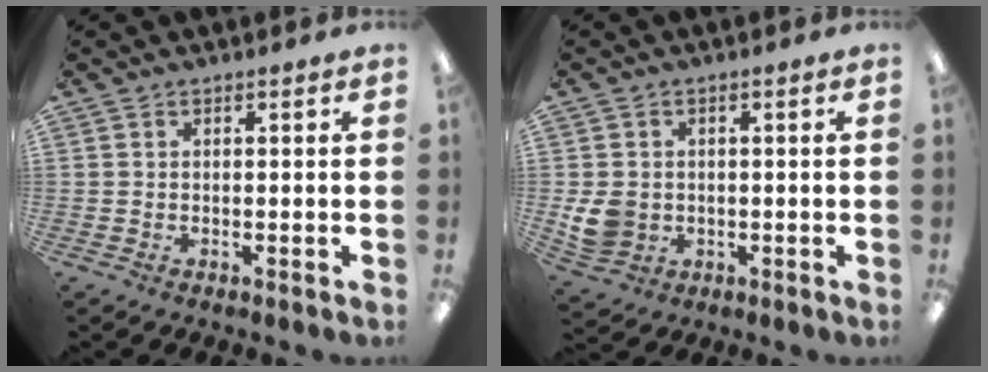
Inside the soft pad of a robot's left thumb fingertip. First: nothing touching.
{"total": 6.1, "force": [0.0, 5.4, 2.8], "torque": [-0.051, 0.006, 0.004]}